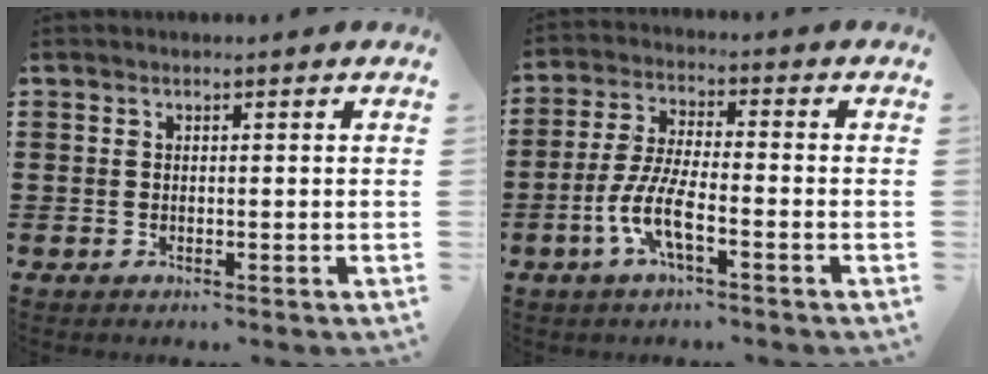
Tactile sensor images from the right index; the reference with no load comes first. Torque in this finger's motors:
{"motor_torque": [1.85, 0.29, 0.54, 0.21]}